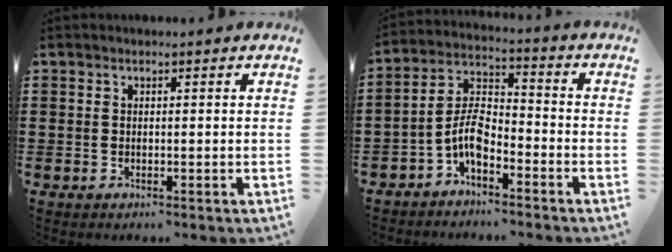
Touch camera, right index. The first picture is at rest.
{"total": 6.2, "force": [-3.4, 2.8, 4.4], "torque": [-0.106, 0.006, -0.073]}